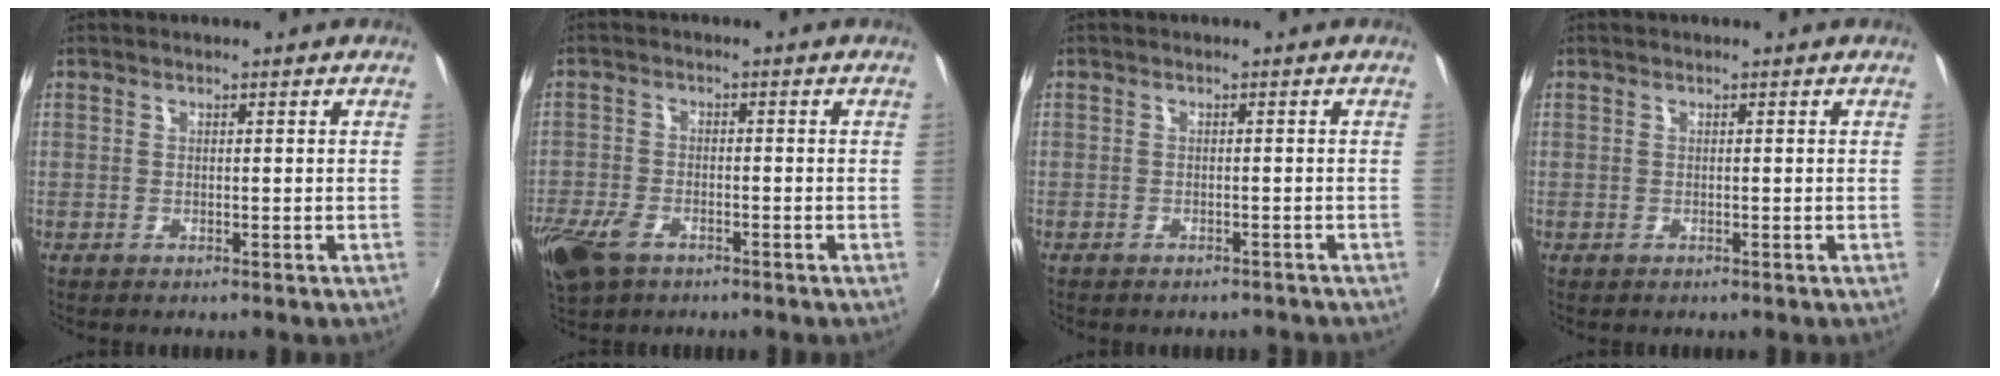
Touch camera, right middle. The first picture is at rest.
{"total": 8.6, "force": [-5.3, 4.7, 4.9], "torque": [-0.134, -0.021, -0.099]}
{"total": 3.6, "force": [-3.2, 1.2, 1.1], "torque": [-0.019, -0.008, -0.037]}
{"total": 0.0}